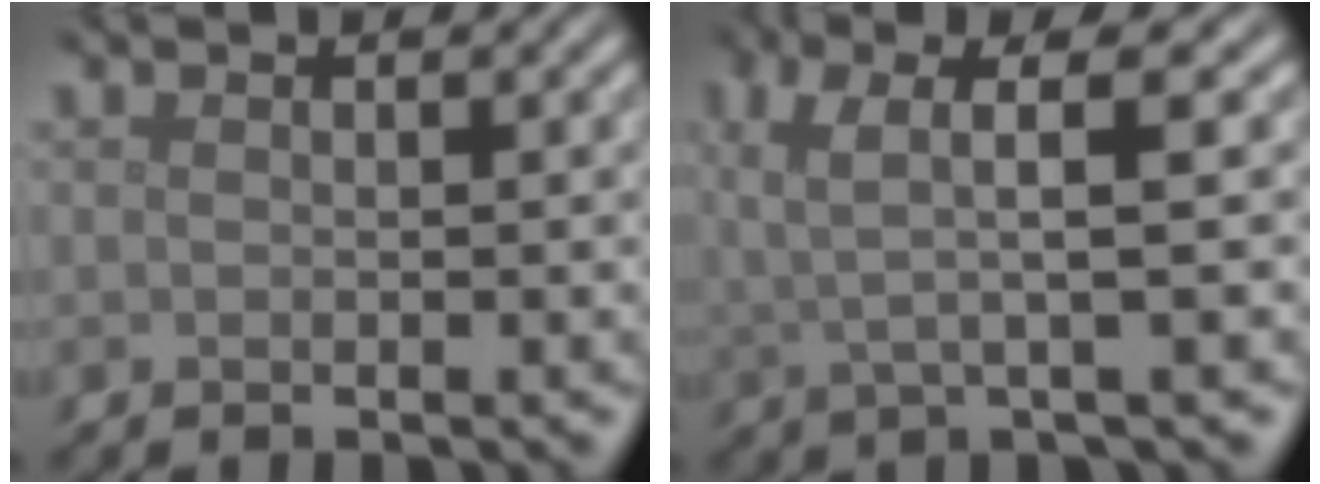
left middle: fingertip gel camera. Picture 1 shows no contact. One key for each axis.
{"total": 5.0, "fx": 1.6, "fy": 0.9, "fz": 4.7, "tx": -0.092, "ty": 0.011, "tz": 0.028}